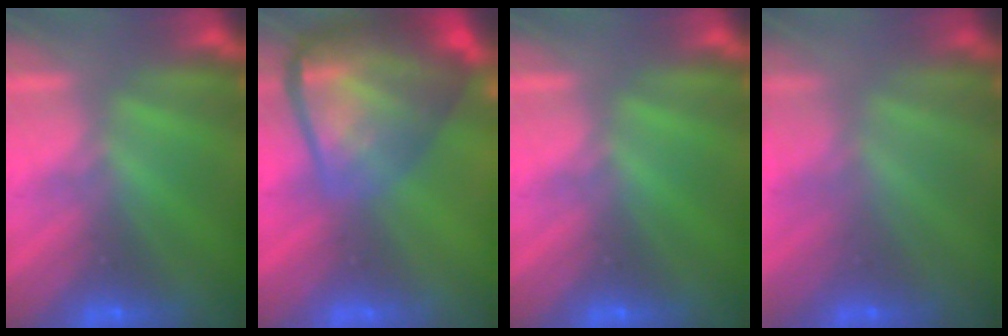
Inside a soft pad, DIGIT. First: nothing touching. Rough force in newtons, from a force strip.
{"total": 7.5}
{"total": 0.0}
{"total": 1.6}